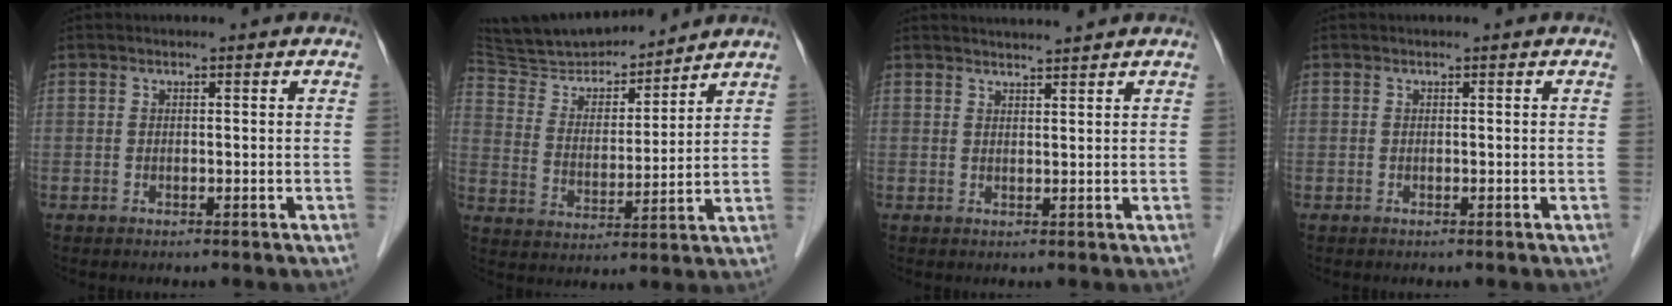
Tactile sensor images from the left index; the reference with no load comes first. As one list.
[{"total": 14.8, "force": [13.9, 2.7, 4.3], "torque": [-0.074, 0.007, 0.243]}, {"total": 3.4, "force": [3.3, -0.4, 0.8], "torque": [-0.014, 0.013, 0.052]}, {"total": 0.0}]